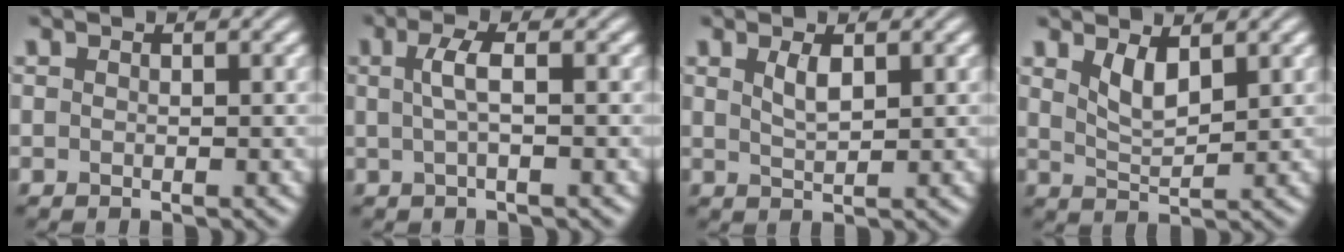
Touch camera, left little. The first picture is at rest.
{"total": 2.2, "force": [0.2, 0.5, 2.1], "torque": [-0.045, 0.006, 0.003]}
{"total": 1.8, "force": [0.9, 0.5, 1.4], "torque": [-0.031, -0.001, 0.020]}
{"total": 2.7, "force": [1.6, 0.9, 2.0], "torque": [-0.043, -0.010, 0.035]}